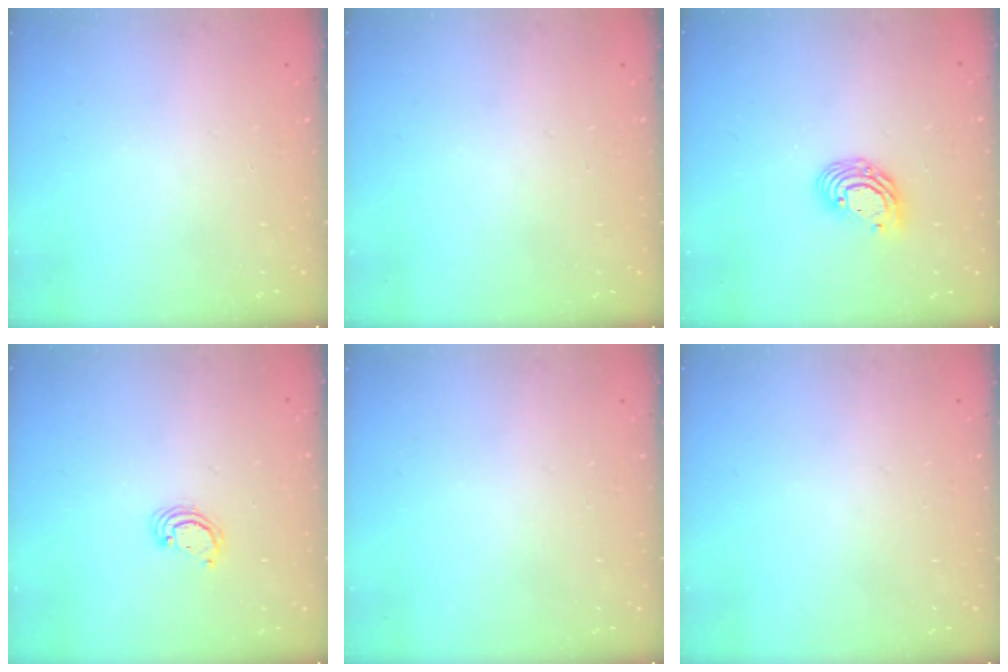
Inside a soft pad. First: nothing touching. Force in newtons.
{"total": 0.0}
{"total": 8.7, "press": 8.6, "slide": 1.3}
{"total": 2.5, "press": 2.5, "slide": 0.2}
{"total": 0.0}
{"total": 0.0}